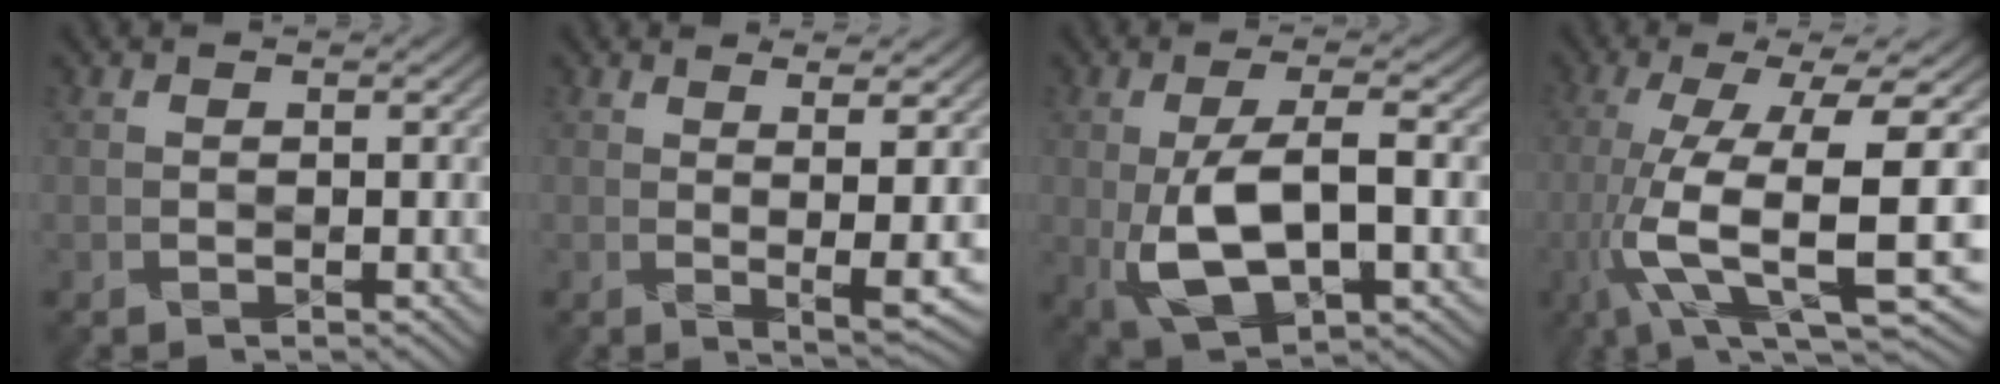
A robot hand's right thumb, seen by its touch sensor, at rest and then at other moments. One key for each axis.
{"total": 4.5, "fx": 1.1, "fy": -0.1, "fz": 4.4, "tx": -0.080, "ty": 0.004, "tz": 0.024}
{"total": 9.9, "fx": -1.9, "fy": 4.0, "fz": 8.9, "tx": -0.172, "ty": -0.003, "tz": -0.035}
{"total": 13.5, "fx": -3.1, "fy": 3.4, "fz": 12.7, "tx": -0.243, "ty": -0.007, "tz": -0.048}